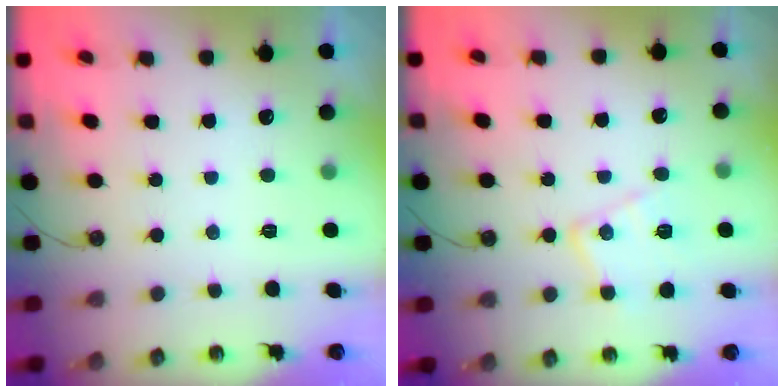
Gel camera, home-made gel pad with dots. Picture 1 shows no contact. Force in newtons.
{"total": 13.0, "press": 13.0, "slide": 0.9}